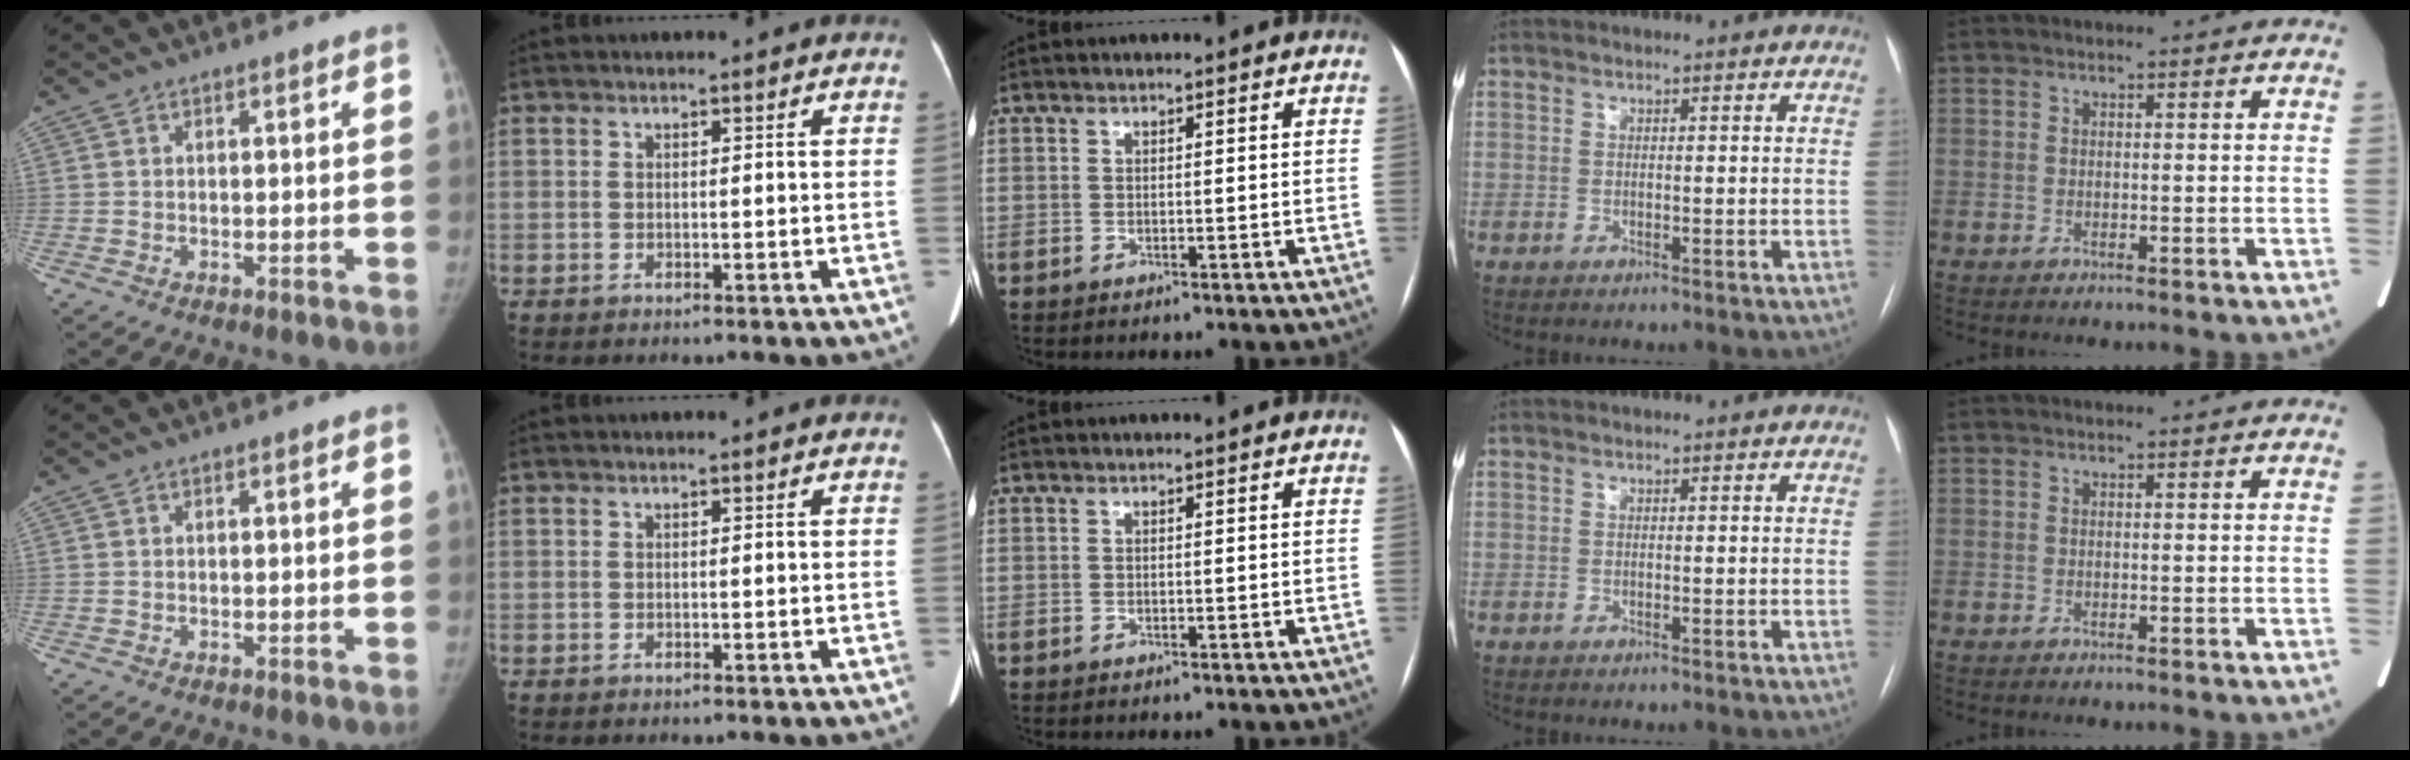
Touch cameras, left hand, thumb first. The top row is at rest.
{}